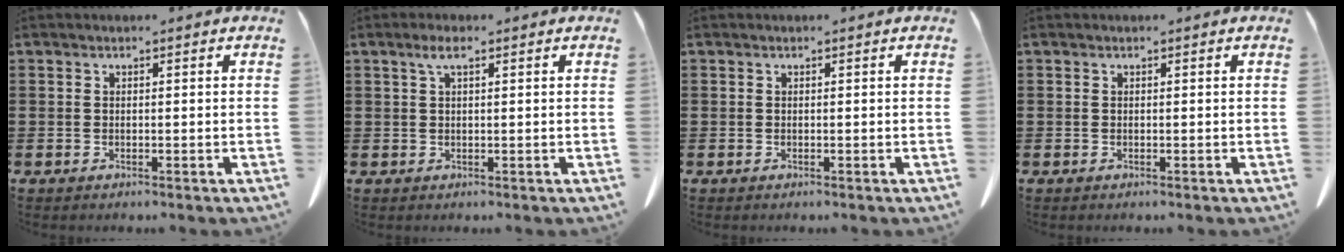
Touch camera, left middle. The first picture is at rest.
{"total": 2.3, "force": [1.0, 0.6, 2.0], "torque": [-0.041, 0.006, 0.015]}
{"total": 0.0}
{"total": 0.0}